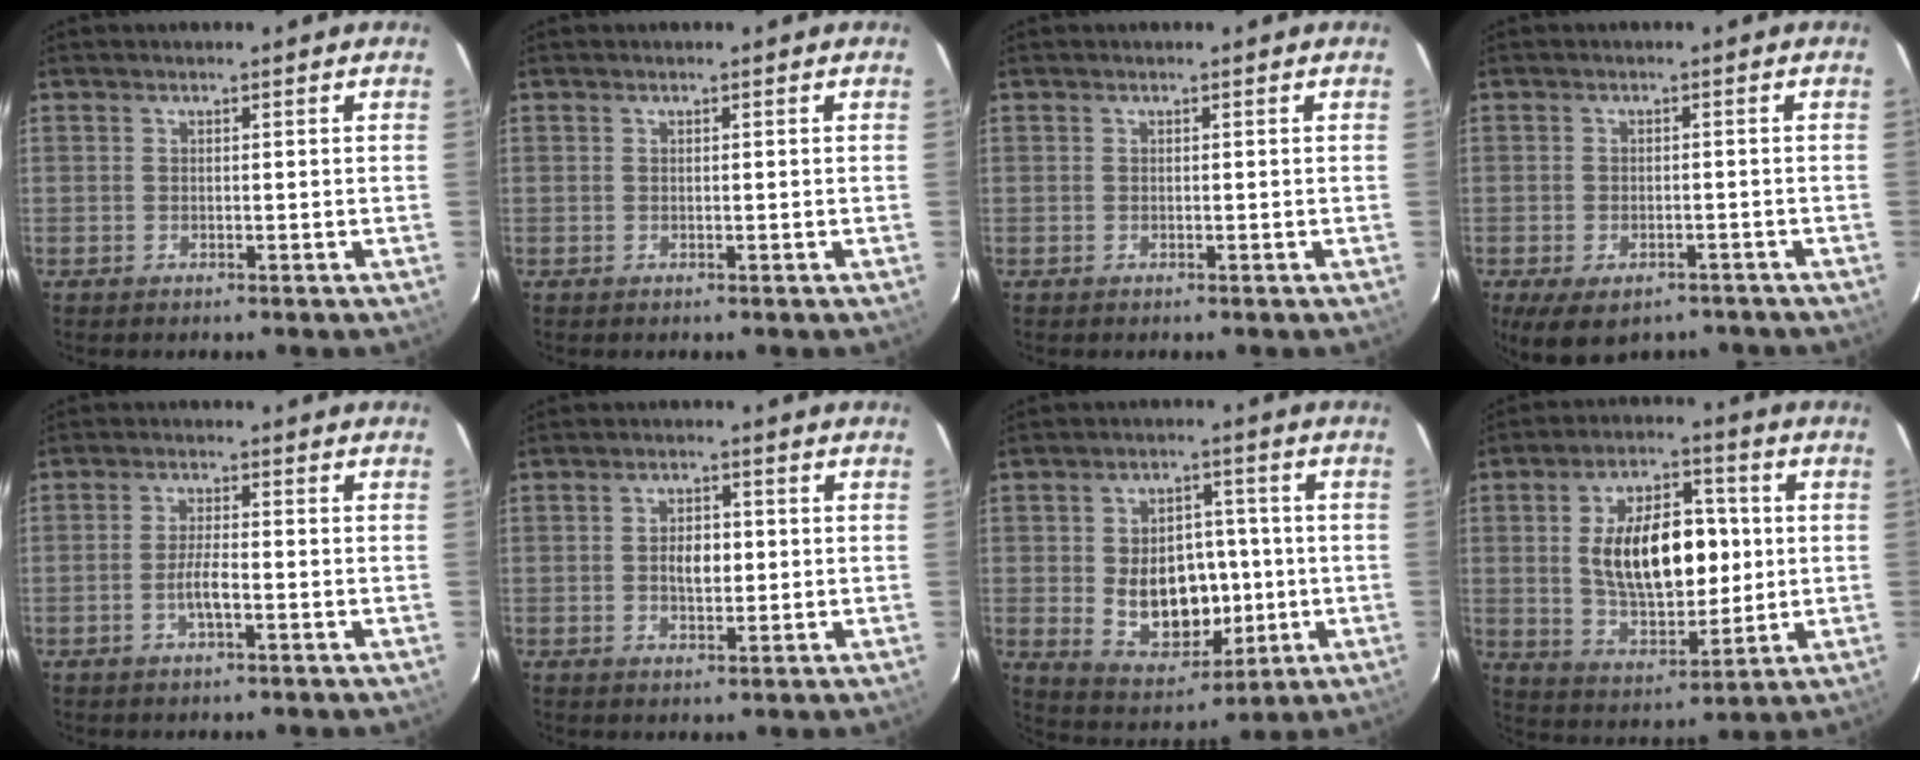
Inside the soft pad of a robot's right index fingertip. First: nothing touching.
{"total": 0.0}
{"total": 0.0}
{"total": 9.5, "force": [-6.6, 4.5, 5.1], "torque": [-0.102, -0.023, -0.091]}
{"total": 3.7, "force": [-1.4, 0.7, 3.3], "torque": [-0.067, -0.002, -0.027]}
{"total": 4.5, "force": [-0.1, 2.5, 3.7], "torque": [-0.065, 0.005, 0.002]}
{"total": 12.9, "force": [-1.2, 9.1, 9.0], "torque": [-0.175, 0.001, 0.009]}
{"total": 17.0, "force": [1.4, 8.9, 14.4], "torque": [-0.248, 0.013, 0.038]}